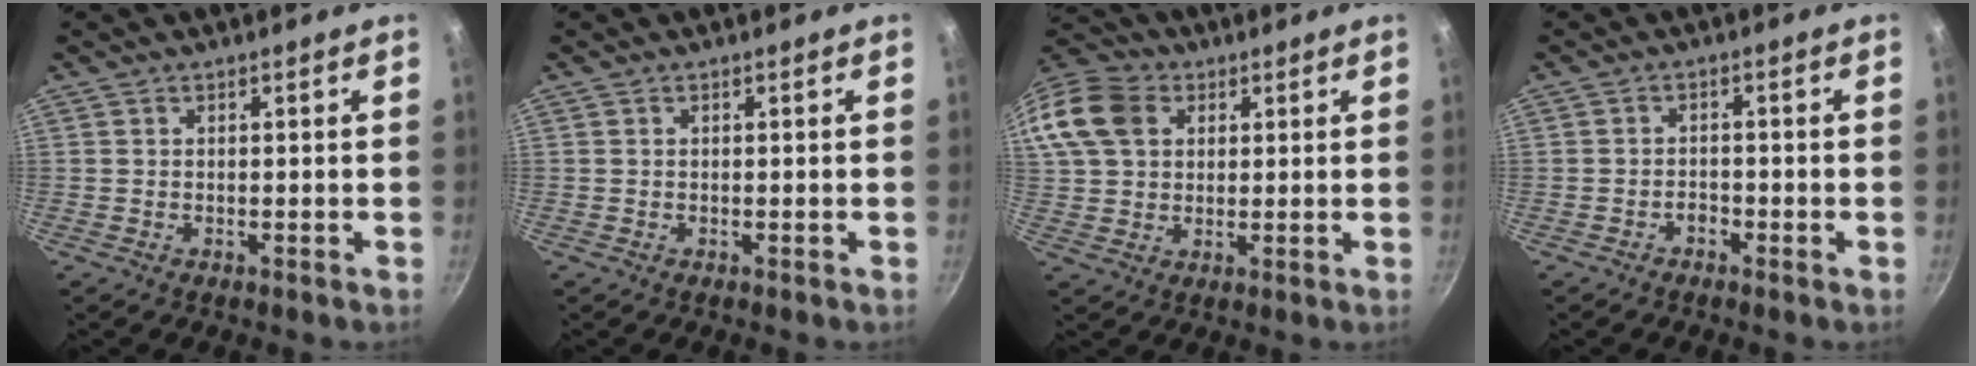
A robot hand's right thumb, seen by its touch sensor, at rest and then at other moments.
{"total": 0.0}
{"total": 17.1, "force": [5.4, 13.2, 9.4], "torque": [-0.209, 0.026, 0.090]}
{"total": 1.6, "force": [-1.2, 0.8, 0.6], "torque": [-0.004, 0.015, -0.020]}